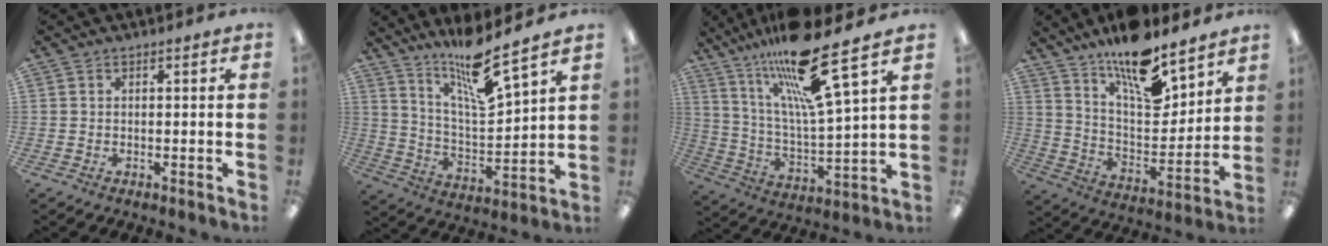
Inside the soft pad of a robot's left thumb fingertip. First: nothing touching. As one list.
[{"total": 13.8, "force": [11.5, 1.3, 7.5], "torque": [-0.141, -0.076, 0.190]}, {"total": 20.3, "force": [14.7, 3.0, 13.7], "torque": [-0.257, -0.078, 0.240]}, {"total": 16.2, "force": [12.3, 5.7, 8.8], "torque": [-0.157, -0.079, 0.215]}]